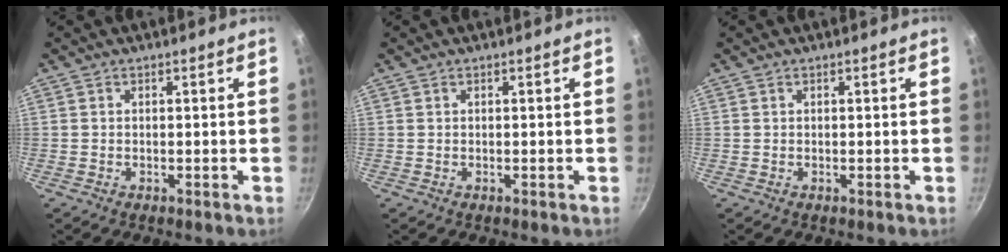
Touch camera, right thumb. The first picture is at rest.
{"total": 0.0}
{"total": 0.0}